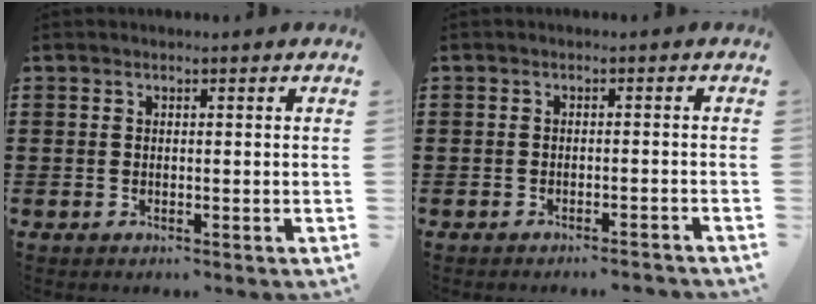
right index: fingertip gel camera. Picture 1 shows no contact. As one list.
[{"total": 1.5, "force": [-1.5, -0.1, 0.4], "torque": [-0.009, 0.002, -0.030]}]